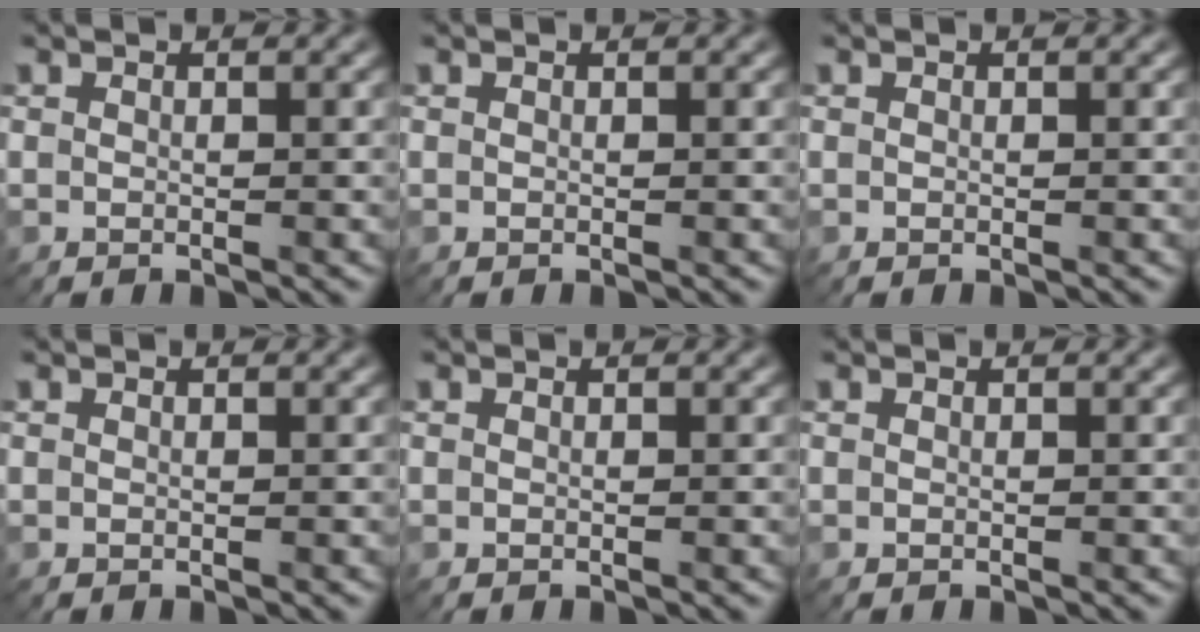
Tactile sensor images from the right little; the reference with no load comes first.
{"total": 0.0}
{"total": 0.0}
{"total": 0.0}
{"total": 0.0}
{"total": 0.0}